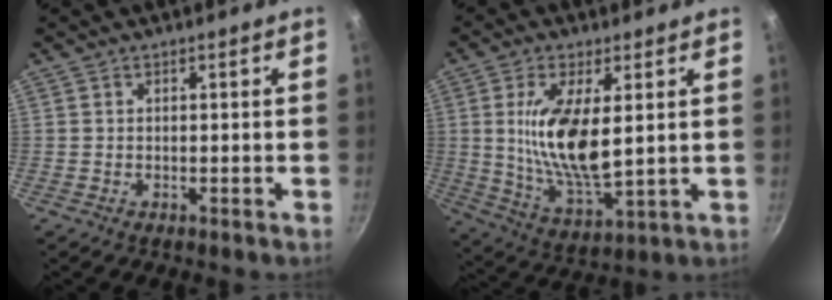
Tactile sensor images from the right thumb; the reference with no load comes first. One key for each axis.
{"total": 14.3, "fx": 2.5, "fy": 5.7, "fz": 12.9, "tx": -0.244, "ty": -0.021, "tz": 0.053}